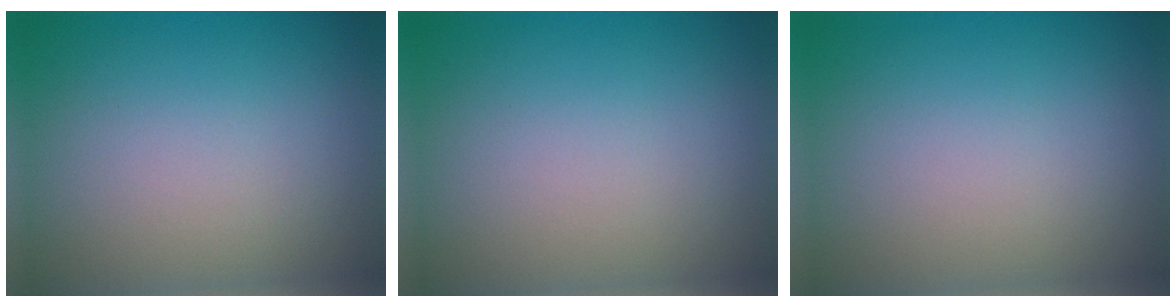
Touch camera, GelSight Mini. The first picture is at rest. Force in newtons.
{"total": 0.0}
{"total": 0.0}